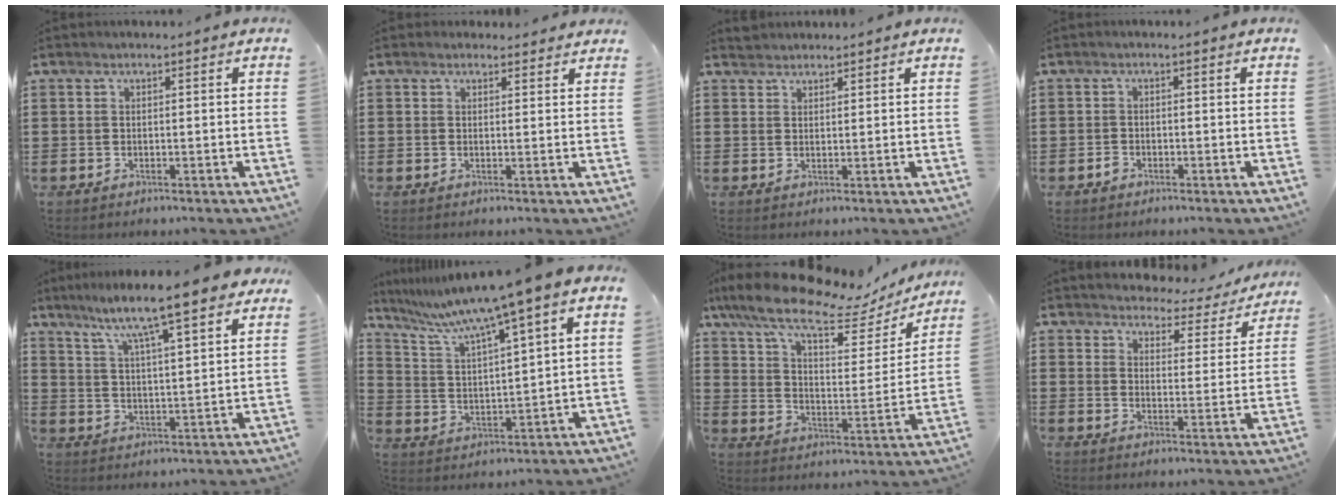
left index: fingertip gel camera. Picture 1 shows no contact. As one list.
[{"total": 1.6, "force": [1.3, 0.8, 0.1], "torque": [0.001, 0.004, 0.024]}, {"total": 1.5, "force": [1.4, 0.4, -0.2], "torque": [0.001, 0.002, 0.029]}, {"total": 1.1, "force": [-0.8, 0.7, 0.4], "torque": [-0.010, -0.001, -0.017]}, {"total": 8.1, "force": [6.9, 0.2, 4.3], "torque": [-0.105, -0.039, 0.109]}, {"total": 8.1, "force": [6.2, -0.5, 5.2], "torque": [-0.127, -0.042, 0.096]}, {"total": 13.1, "force": [10.2, 3.1, 7.5], "torque": [-0.167, -0.052, 0.172]}, {"total": 3.6, "force": [3.6, 0.7, 0.1], "torque": [-0.019, -0.032, 0.056]}]